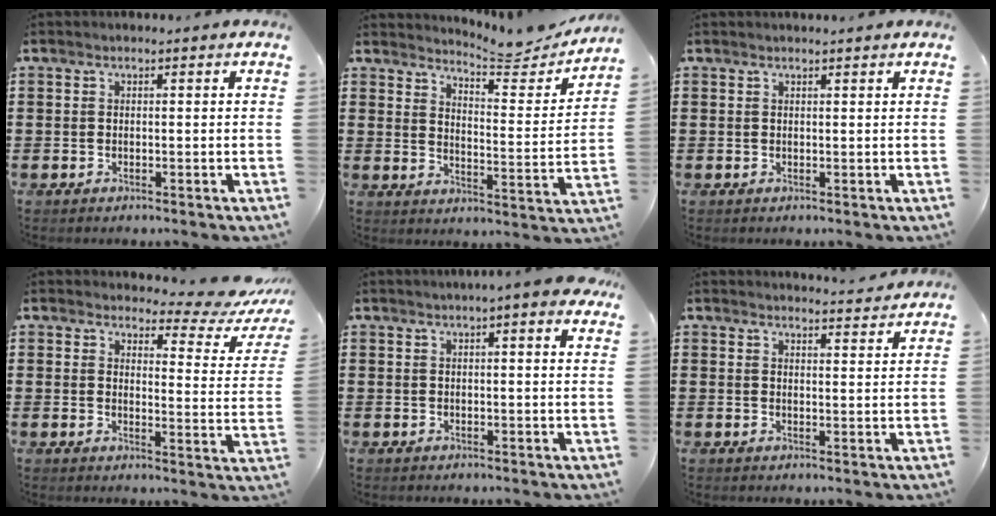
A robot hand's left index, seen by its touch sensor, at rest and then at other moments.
{"total": 5.0, "force": [4.9, 0.3, 1.2], "torque": [-0.034, -0.042, 0.077]}
{"total": 0.7, "force": [0.6, -0.1, 0.3], "torque": [-0.006, -0.002, 0.013]}
{"total": 4.9, "force": [4.2, 0.8, 2.4], "torque": [-0.051, -0.028, 0.068]}
{"total": 2.8, "force": [2.0, 0.1, 2.0], "torque": [-0.036, -0.001, 0.033]}
{"total": 3.1, "force": [3.1, -0.2, 0.2], "torque": [-0.005, -0.018, 0.055]}